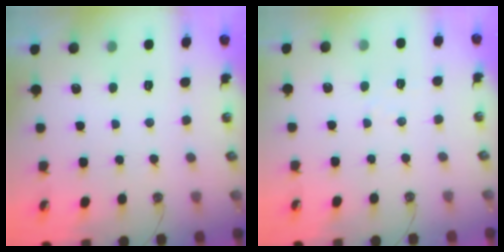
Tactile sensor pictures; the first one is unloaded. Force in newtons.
{"total": 3.6, "press": 3.5, "slide": 0.5}